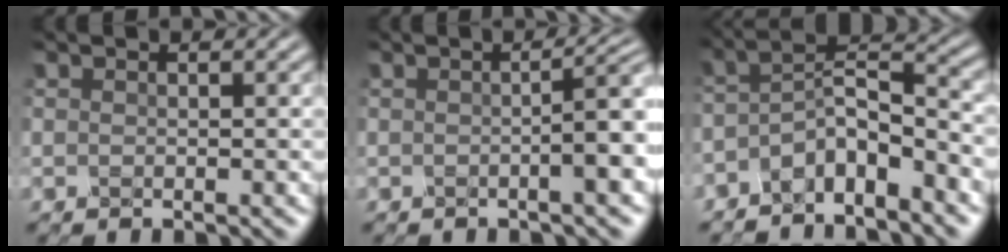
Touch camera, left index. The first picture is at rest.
{"total": 5.3, "force": [-0.3, 1.6, 5.0], "torque": [-0.044, 0.012, -0.009]}
{"total": 4.9, "force": [-3.4, 1.2, 3.2], "torque": [-0.057, 0.008, -0.071]}